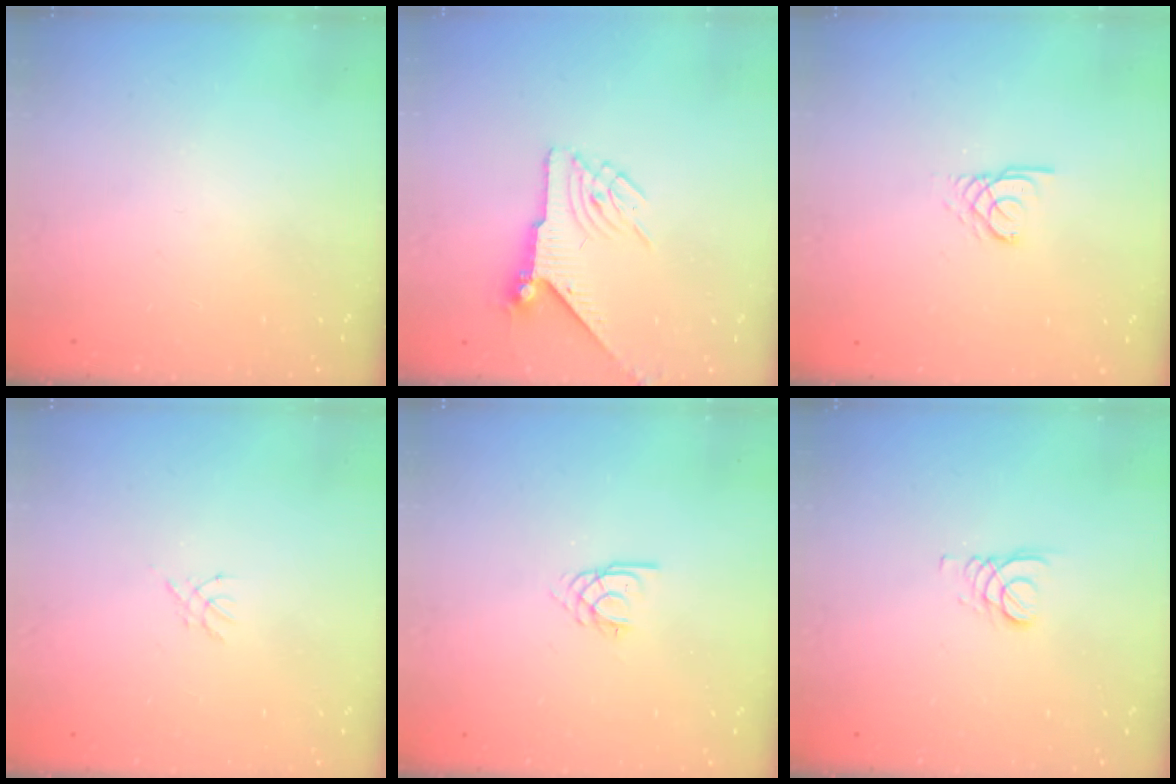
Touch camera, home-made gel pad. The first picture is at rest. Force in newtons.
{"total": 6.7, "press": 6.7, "slide": 0.1}
{"total": 2.4, "press": 2.4, "slide": 0.3}
{"total": 1.4, "press": 1.4, "slide": 0.3}
{"total": 2.3, "press": 2.3, "slide": 0.2}
{"total": 2.4, "press": 2.4, "slide": 0.2}